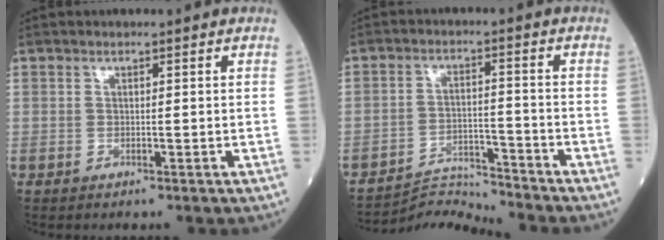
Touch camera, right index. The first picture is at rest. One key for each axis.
{"total": 6.8, "fx": -6.2, "fy": -1.6, "fz": -2.0, "tx": 0.029, "ty": 0.001, "tz": -0.111}